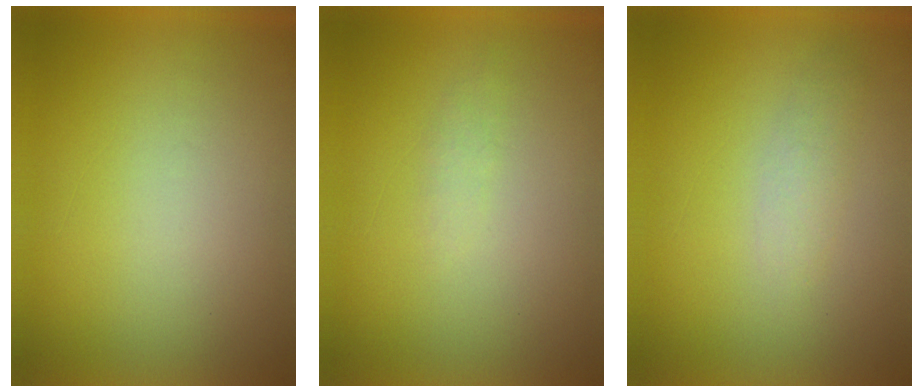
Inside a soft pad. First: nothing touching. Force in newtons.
{"total": 1.2}
{"total": 1.9}